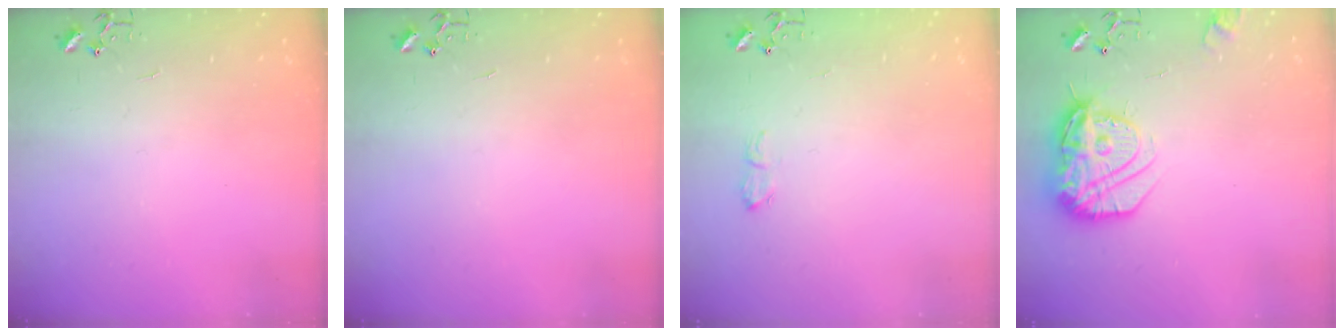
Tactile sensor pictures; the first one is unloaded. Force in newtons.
{"total": 0.0}
{"total": 6.1, "press": 6.0, "slide": 0.8}
{"total": 17.0, "press": 17.0, "slide": 1.4}